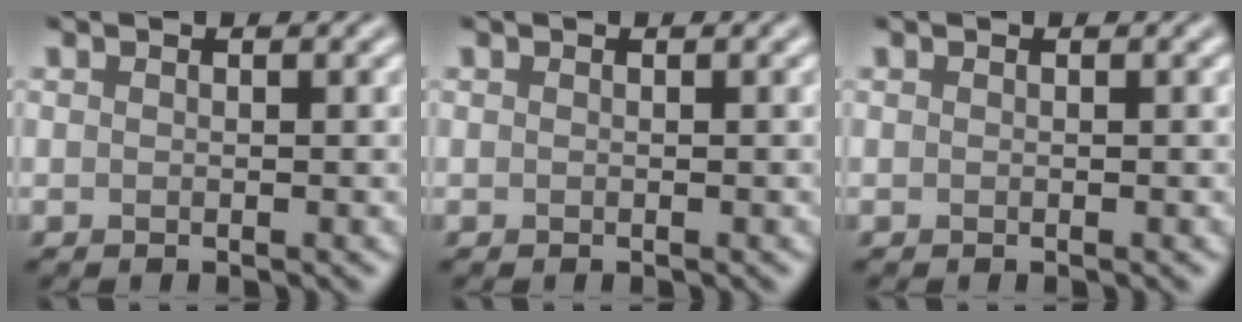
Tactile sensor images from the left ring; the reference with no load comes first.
{"total": 0.0}
{"total": 0.0}